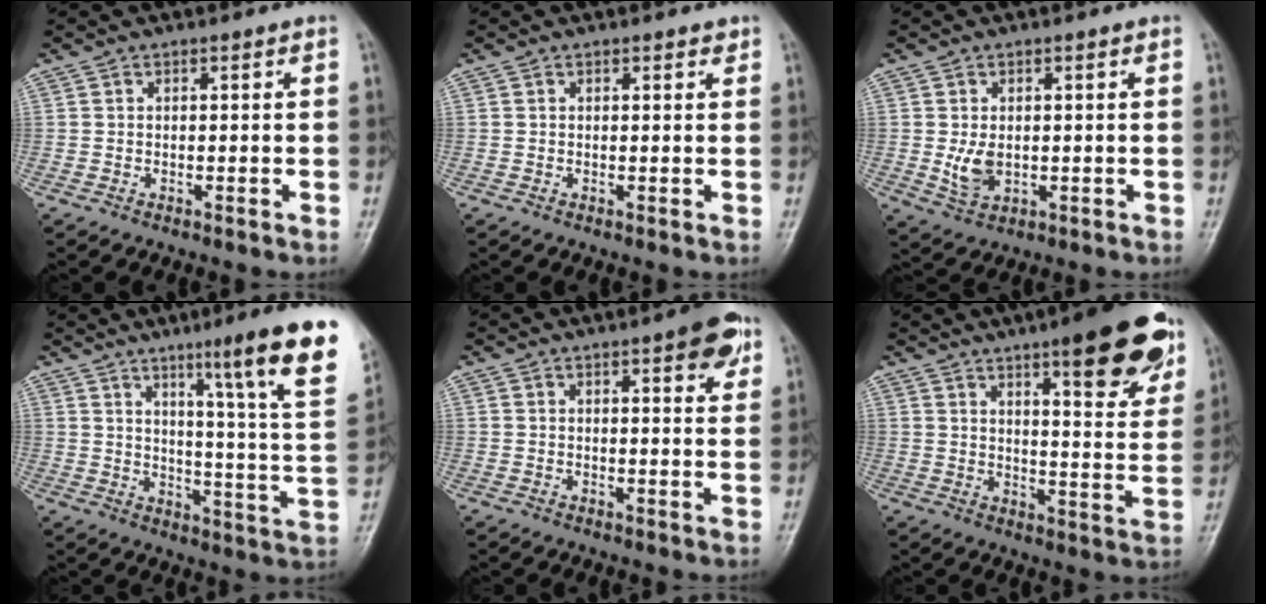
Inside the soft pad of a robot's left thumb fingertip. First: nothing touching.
{"total": 1.0, "force": [0.8, 0.4, 0.4], "torque": [-0.004, -0.005, 0.007]}
{"total": 4.3, "force": [0.1, 2.8, 3.2], "torque": [-0.052, -0.010, 0.012]}
{"total": 19.7, "force": [11.3, 0.5, 16.1], "torque": [-0.204, -0.055, 0.152]}
{"total": 6.7, "force": [3.6, 1.9, 5.3], "torque": [-0.054, -0.012, 0.040]}
{"total": 18.6, "force": [11.0, 4.6, 14.3], "torque": [-0.151, -0.052, 0.150]}